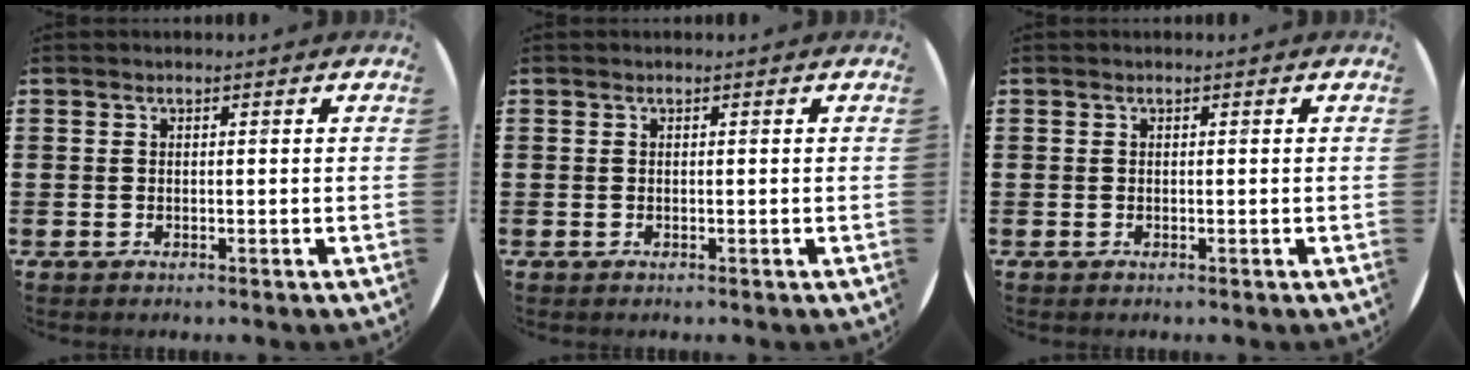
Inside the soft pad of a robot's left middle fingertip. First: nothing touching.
{"total": 0.0}
{"total": 0.0}